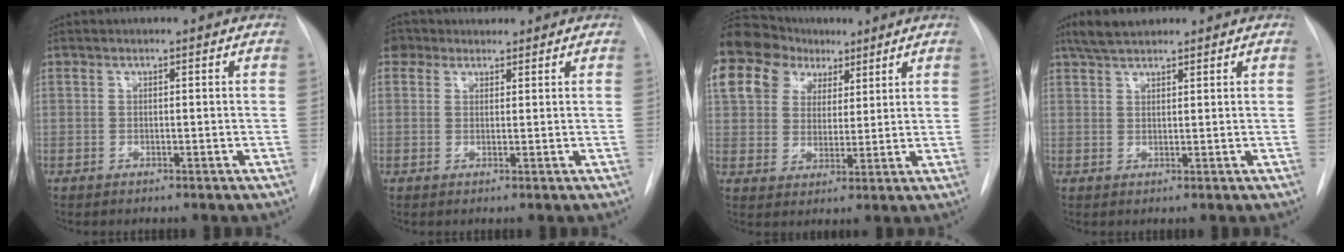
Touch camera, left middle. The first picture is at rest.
{"total": 3.3, "force": [2.6, 2.0, 0.0], "torque": [-0.003, 0.024, 0.042]}
{"total": 24.3, "force": [13.0, 17.9, 10.1], "torque": [-0.301, 0.101, 0.247]}
{"total": 4.6, "force": [3.8, 1.3, 2.2], "torque": [-0.051, 0.014, 0.070]}